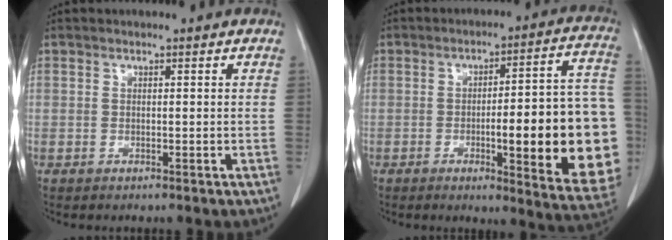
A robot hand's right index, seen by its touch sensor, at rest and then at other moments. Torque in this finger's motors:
{"motor_torque": [2.14, 0.00, 1.05, 0.13]}